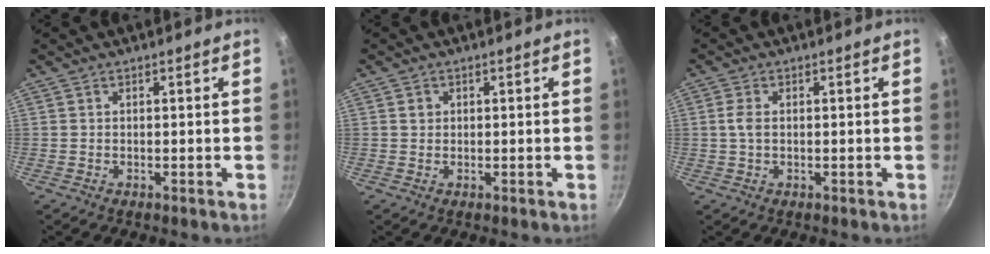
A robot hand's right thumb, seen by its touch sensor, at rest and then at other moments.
{"total": 1.4, "force": [0.4, 1.2, 0.4], "torque": [-0.003, 0.002, 0.006]}
{"total": 2.5, "force": [0.3, 1.4, 2.1], "torque": [-0.046, 0.003, 0.003]}